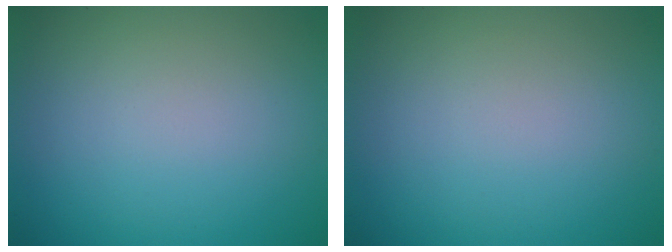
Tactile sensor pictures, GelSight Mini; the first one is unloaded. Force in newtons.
{"total": 0.0}